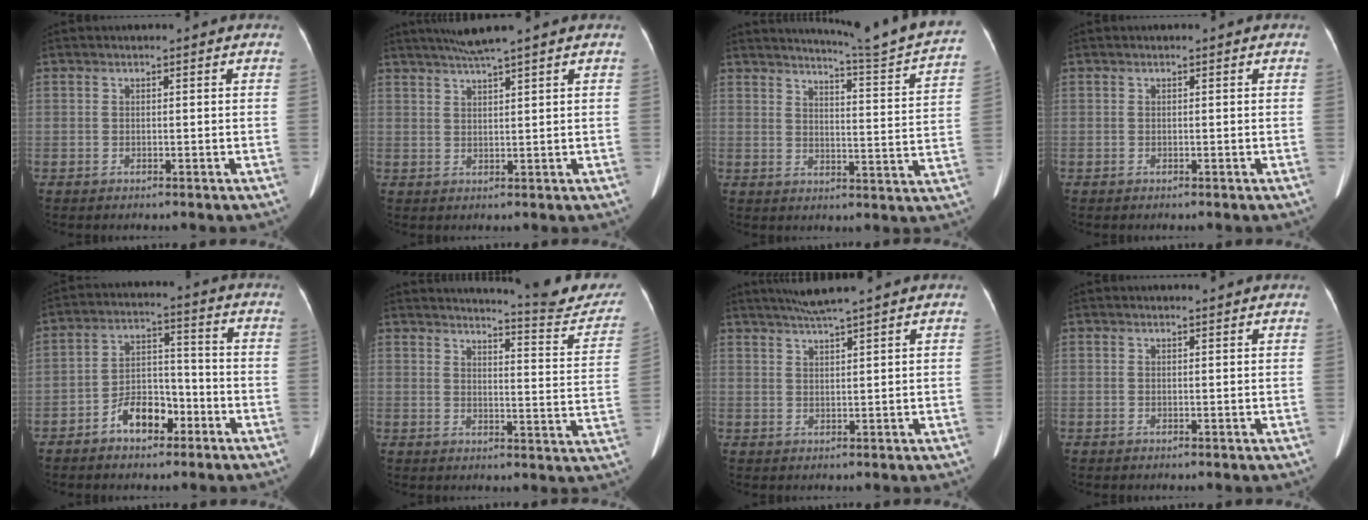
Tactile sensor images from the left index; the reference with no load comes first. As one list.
[{"total": 4.0, "force": [3.3, -1.2, 2.0], "torque": [-0.038, 0.007, 0.065]}, {"total": 16.1, "force": [15.2, -1.8, 5.2], "torque": [-0.085, -0.080, 0.181]}, {"total": 0.0}, {"total": 7.5, "force": [-4.3, 3.9, 4.7], "torque": [-0.092, 0.023, -0.073]}, {"total": 13.7, "force": [13.3, 0.9, 3.2], "torque": [-0.030, -0.065, 0.143]}, {"total": 4.5, "force": [3.8, -1.2, 2.1], "torque": [-0.039, 0.010, 0.072]}, {"total": 0.9, "force": [0.9, -0.1, 0.1], "torque": [-0.011, 0.003, 0.013]}]